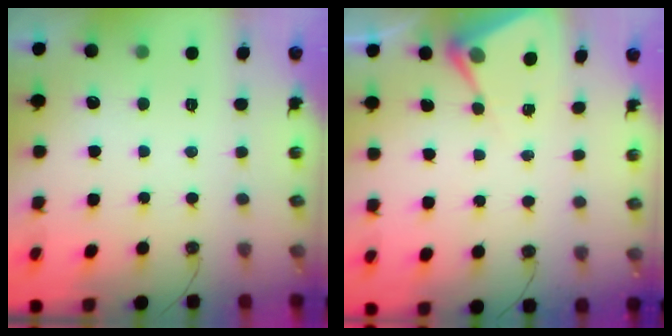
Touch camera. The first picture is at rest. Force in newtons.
{"total": 5.8, "press": 5.8, "slide": 0.3}